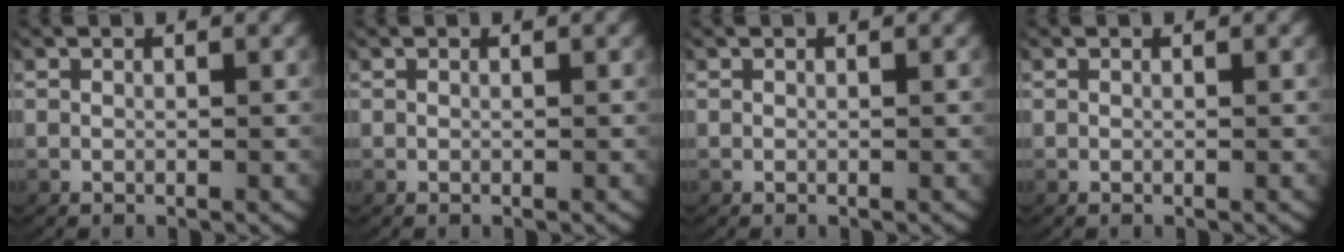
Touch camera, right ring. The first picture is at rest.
{"total": 0.0}
{"total": 0.0}
{"total": 0.0}